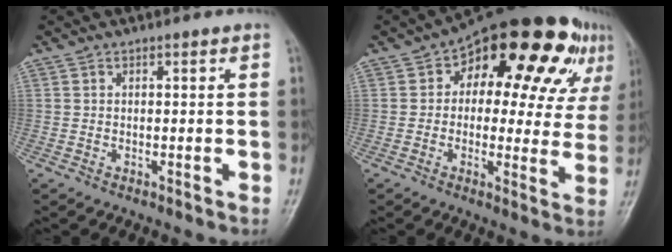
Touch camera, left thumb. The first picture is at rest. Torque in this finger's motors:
{"motor_torque": [0.65, 0.97, 0.93, -0.20, 0.24]}